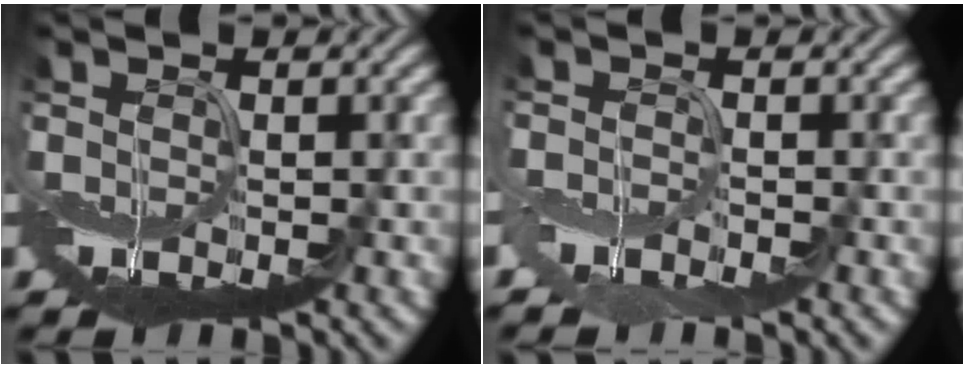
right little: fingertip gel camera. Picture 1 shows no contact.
{"total": 2.4, "force": [-2.1, 0.7, 0.8], "torque": [-0.016, -0.009, -0.049]}